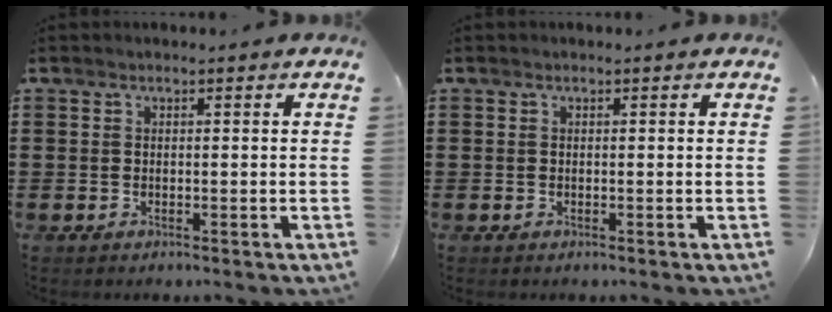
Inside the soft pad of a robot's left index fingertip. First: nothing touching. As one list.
[{"total": 0.0}]